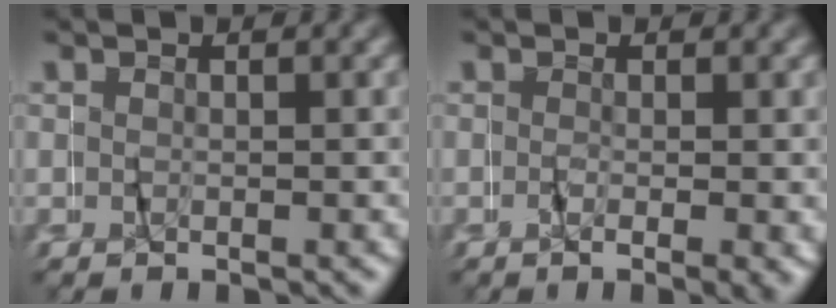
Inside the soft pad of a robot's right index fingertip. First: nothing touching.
{"total": 2.2, "force": [-0.5, 0.3, 2.1], "torque": [-0.031, -0.009, -0.004]}